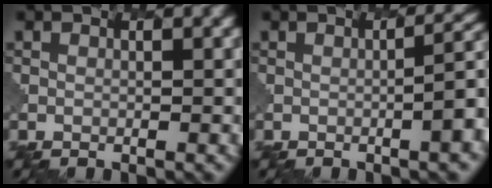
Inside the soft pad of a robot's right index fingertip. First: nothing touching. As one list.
[{"total": 5.4, "force": [-1.0, 1.5, 5.1], "torque": [-0.044, 0.015, -0.011]}]